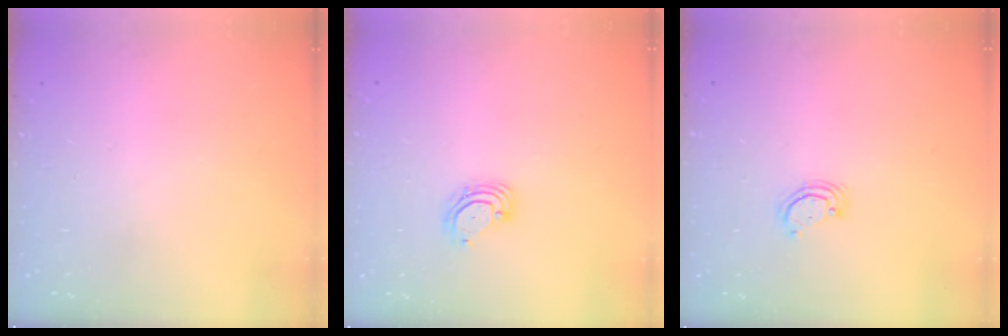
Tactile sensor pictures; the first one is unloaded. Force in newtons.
{"total": 3.4, "press": 3.4, "slide": 0.3}
{"total": 3.7, "press": 3.7, "slide": 0.3}